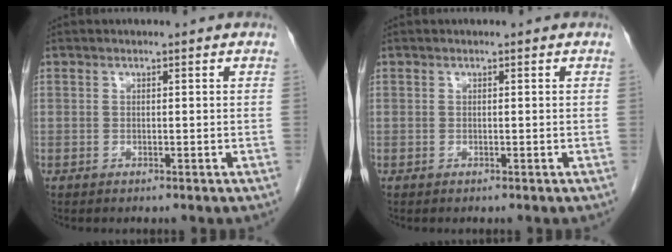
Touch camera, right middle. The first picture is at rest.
{"total": 0.0}